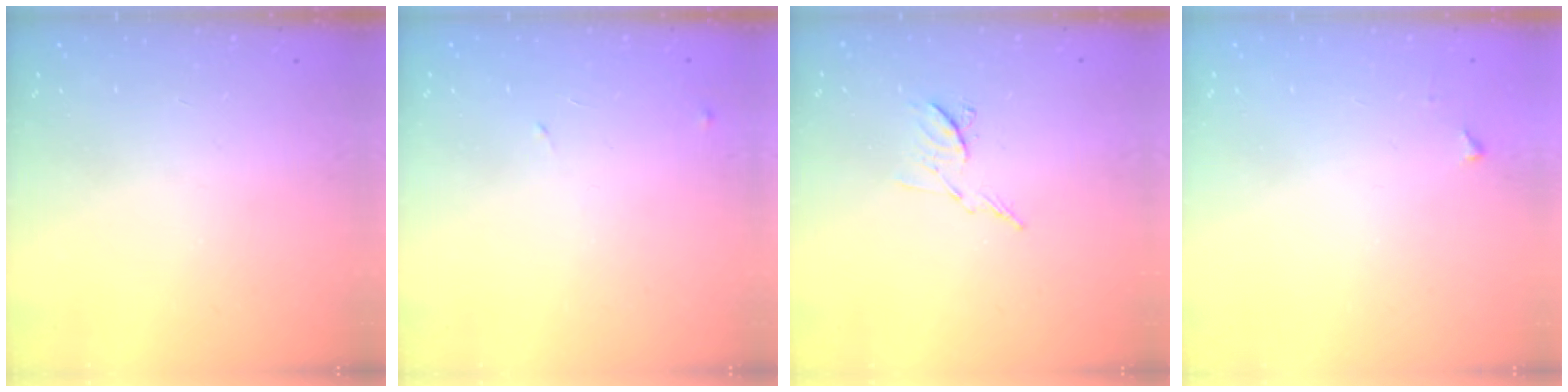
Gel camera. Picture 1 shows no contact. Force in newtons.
{"total": 8.1, "press": 8.1, "slide": 0.6}
{"total": 6.8, "press": 6.7, "slide": 0.8}
{"total": 3.2, "press": 3.2, "slide": 0.4}